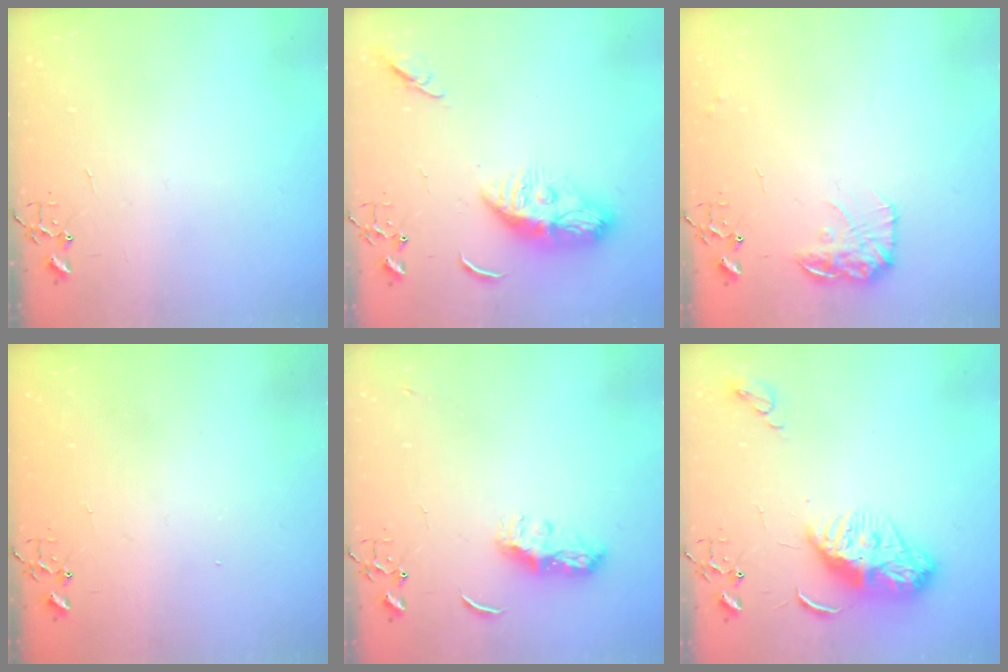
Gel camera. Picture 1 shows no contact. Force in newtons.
{"total": 11.4, "press": 11.3, "slide": 1.0}
{"total": 12.1, "press": 12.1, "slide": 0.5}
{"total": 1.3, "press": 1.2, "slide": 0.1}
{"total": 8.1, "press": 8.1, "slide": 0.6}
{"total": 10.0, "press": 10.0, "slide": 0.9}